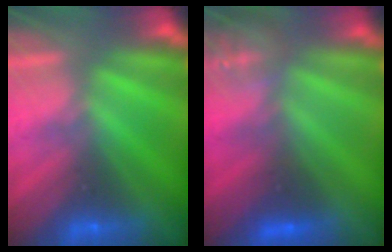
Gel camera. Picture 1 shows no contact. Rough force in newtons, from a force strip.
{"total": 3.0}